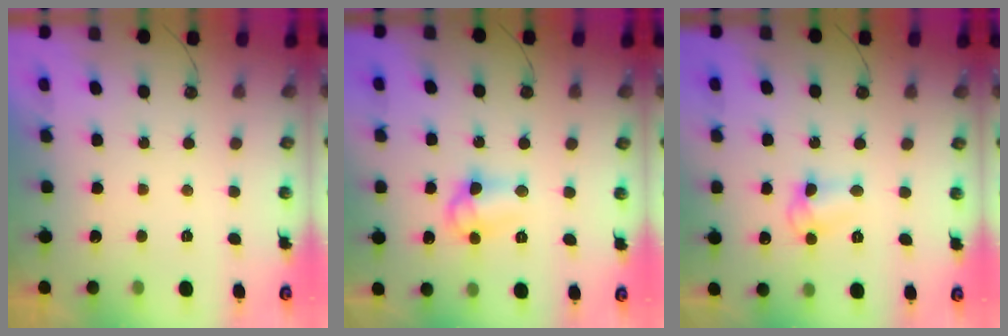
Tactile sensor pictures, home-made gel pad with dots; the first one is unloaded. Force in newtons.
{"total": 9.0, "press": 8.9, "slide": 0.7}
{"total": 7.4, "press": 7.3, "slide": 0.6}